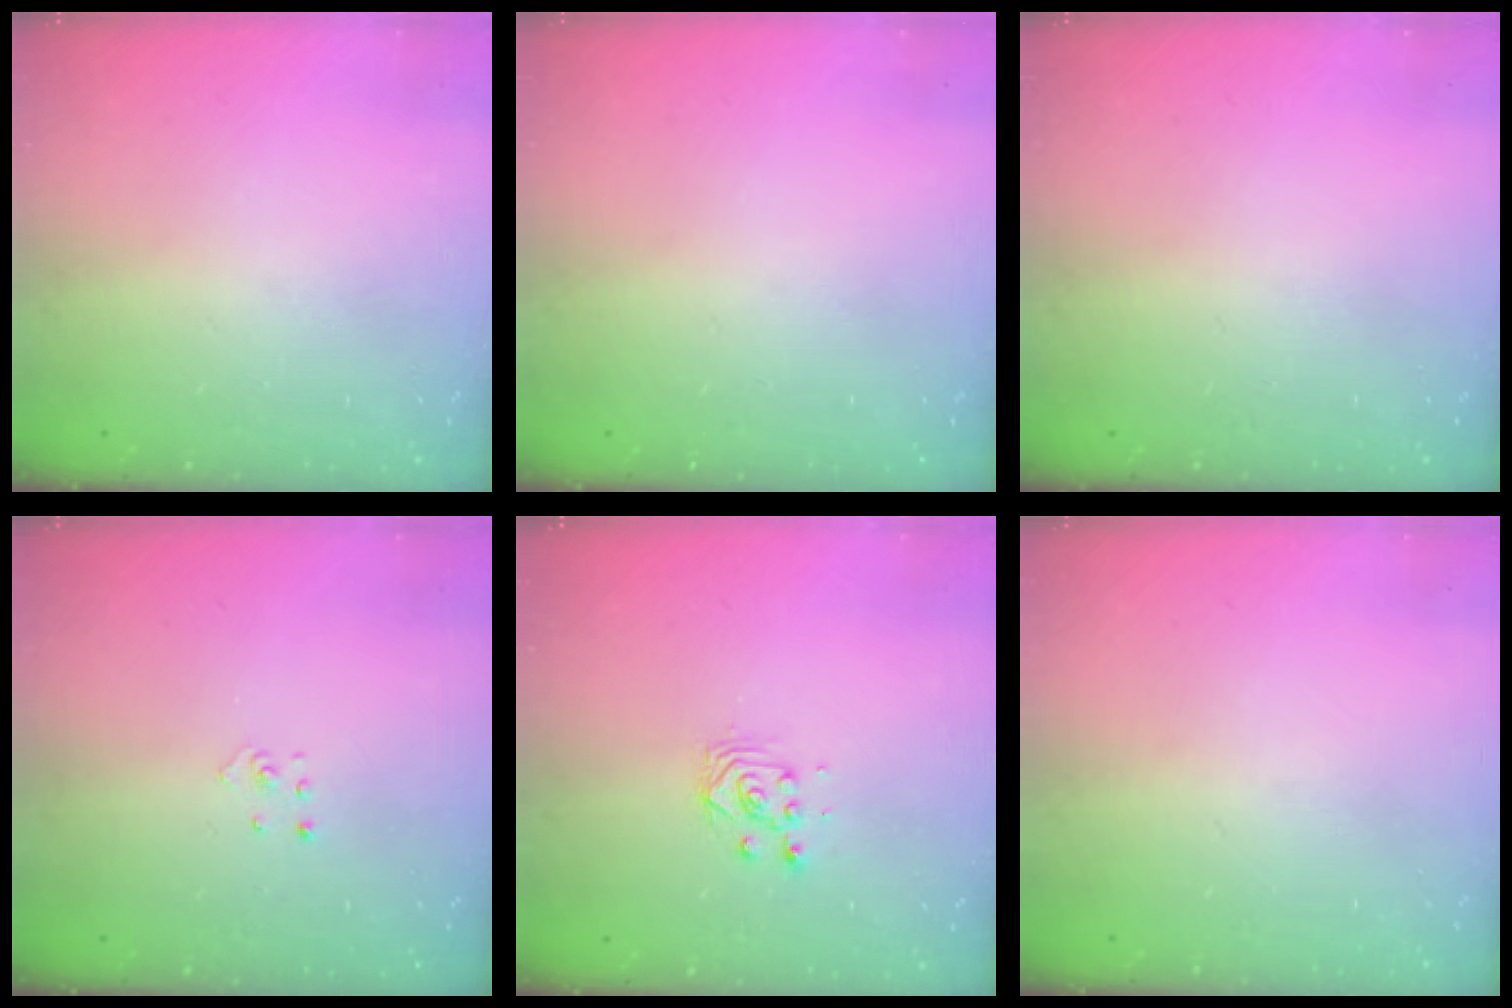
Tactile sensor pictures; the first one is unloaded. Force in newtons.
{"total": 0.0}
{"total": 0.0}
{"total": 1.9, "press": 1.9, "slide": 0.1}
{"total": 3.0, "press": 3.0, "slide": 0.2}
{"total": 0.0}